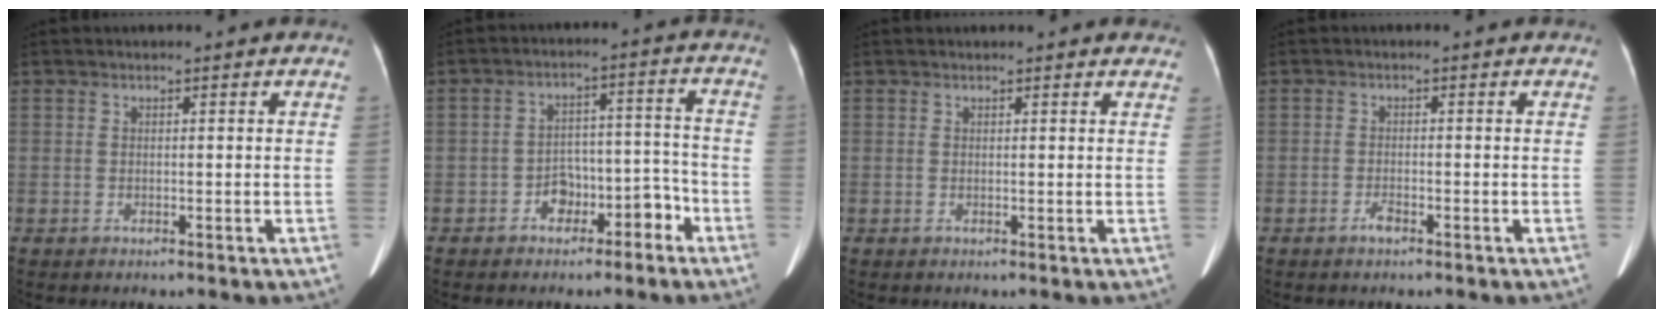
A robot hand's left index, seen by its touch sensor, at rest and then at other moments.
{"total": 6.0, "force": [-3.8, 3.3, 3.2], "torque": [-0.040, 0.042, -0.055]}
{"total": 4.6, "force": [4.2, 1.2, 1.4], "torque": [-0.009, 0.018, 0.035]}
{"total": 1.4, "force": [-1.0, 0.4, 0.8], "torque": [-0.017, 0.000, -0.017]}